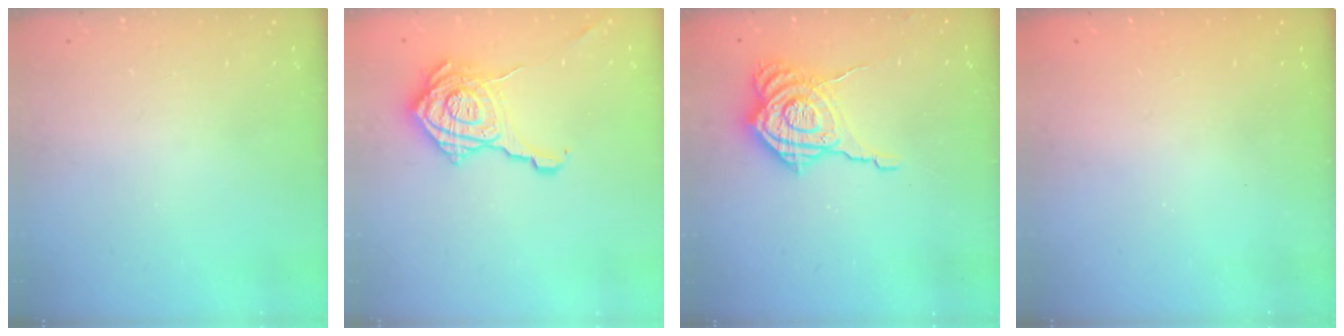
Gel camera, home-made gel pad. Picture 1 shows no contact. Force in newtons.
{"total": 20.0, "press": 19.9, "slide": 0.8}
{"total": 13.1, "press": 13.1, "slide": 0.9}
{"total": 2.6, "press": 2.4, "slide": 0.8}